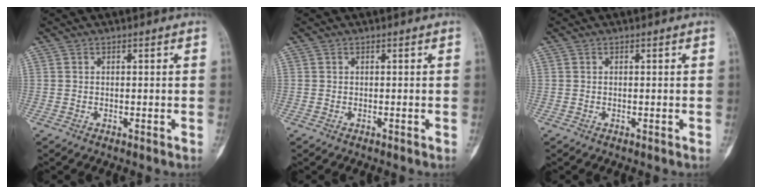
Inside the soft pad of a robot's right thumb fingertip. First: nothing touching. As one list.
[{"total": 0.0}, {"total": 0.0}]